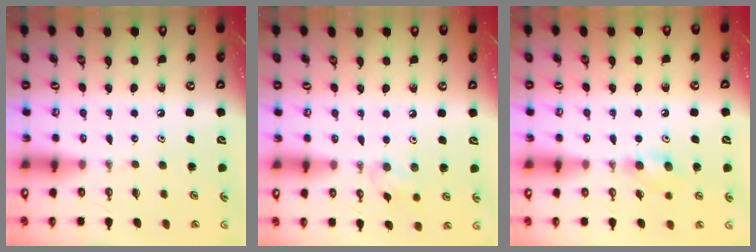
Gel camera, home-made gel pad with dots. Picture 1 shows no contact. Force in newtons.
{"total": 6.6, "press": 6.6, "slide": 0.9}
{"total": 5.8, "press": 5.8, "slide": 0.3}